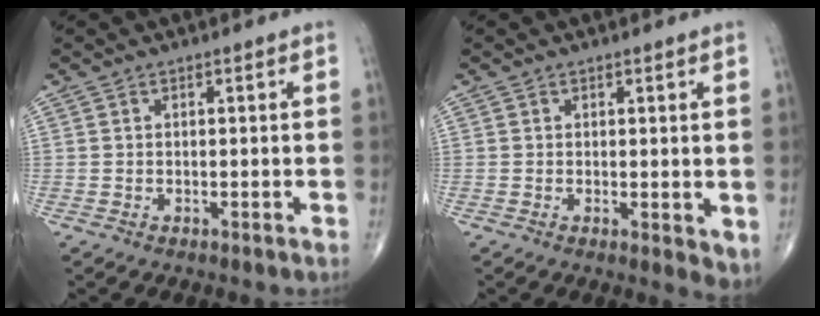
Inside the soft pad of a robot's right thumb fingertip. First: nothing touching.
{"total": 3.6, "force": [0.3, 1.6, 3.3], "torque": [-0.043, -0.013, 0.004]}